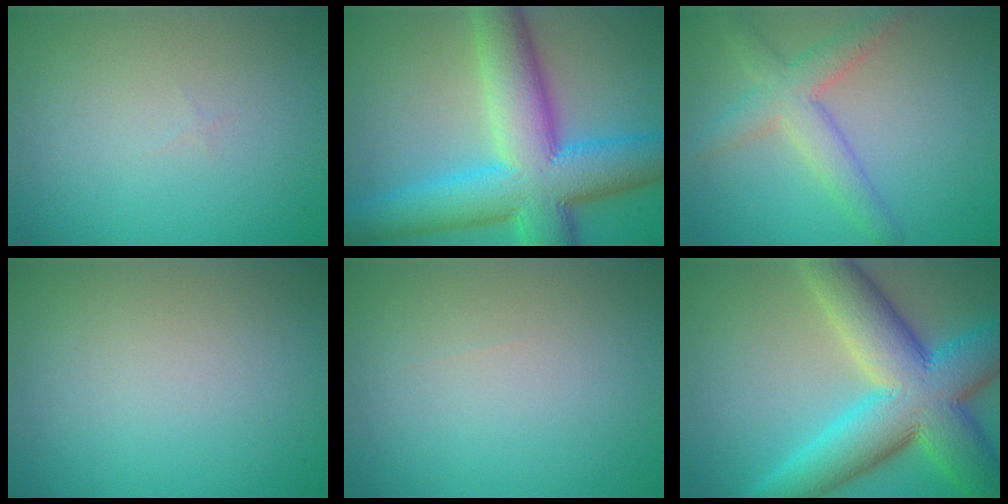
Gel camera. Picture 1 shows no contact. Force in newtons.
{"total": 13.1, "press": 13.1, "slide": 0.2}
{"total": 4.4, "press": 4.3, "slide": 0.3}
{"total": 0.0}
{"total": 0.0}
{"total": 13.3, "press": 13.3, "slide": 0.4}